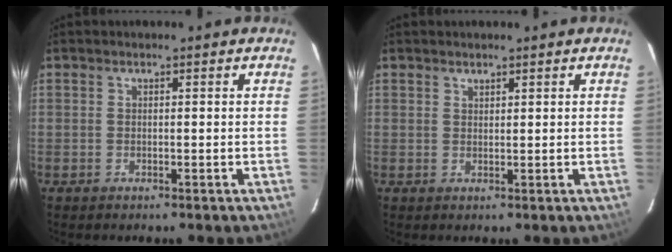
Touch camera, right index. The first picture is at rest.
{"total": 0.8, "force": [0.8, 0.3, 0.1], "torque": [-0.003, 0.001, 0.015]}